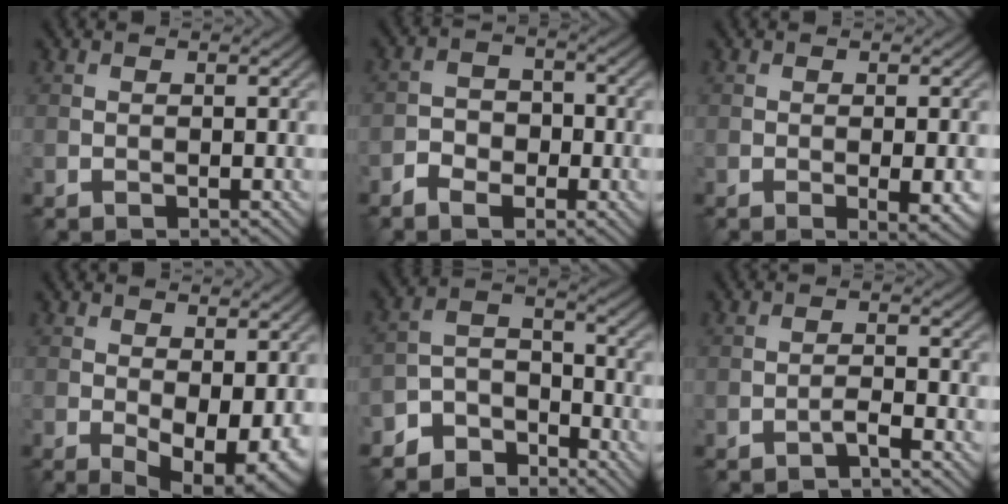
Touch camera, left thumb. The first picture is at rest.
{"total": 4.1, "force": [-2.3, 2.6, 2.1], "torque": [-0.036, 0.002, -0.049]}
{"total": 3.2, "force": [-0.9, 0.8, 3.0], "torque": [-0.051, -0.006, -0.009]}
{"total": 7.5, "force": [-1.5, 3.8, 6.2], "torque": [-0.107, -0.027, -0.007]}
{"total": 6.6, "force": [-5.5, 3.2, 1.7], "torque": [-0.031, 0.000, -0.120]}
{"total": 1.6, "force": [-1.2, 0.1, 1.0], "torque": [-0.017, 0.007, -0.027]}